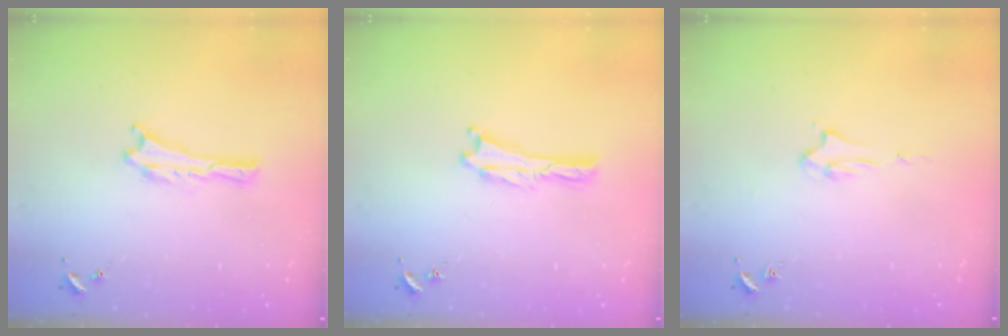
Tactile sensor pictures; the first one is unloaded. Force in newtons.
{"total": 0.0}
{"total": 1.9, "press": 1.9, "slide": 0.1}